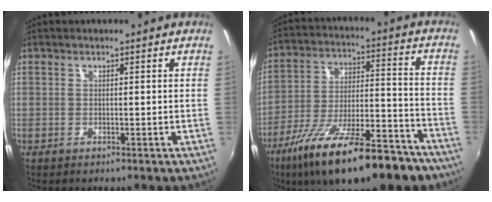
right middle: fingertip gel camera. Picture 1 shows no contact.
{"total": 23.8, "force": [-16.7, 7.1, 15.4], "torque": [-0.264, -0.041, -0.250]}